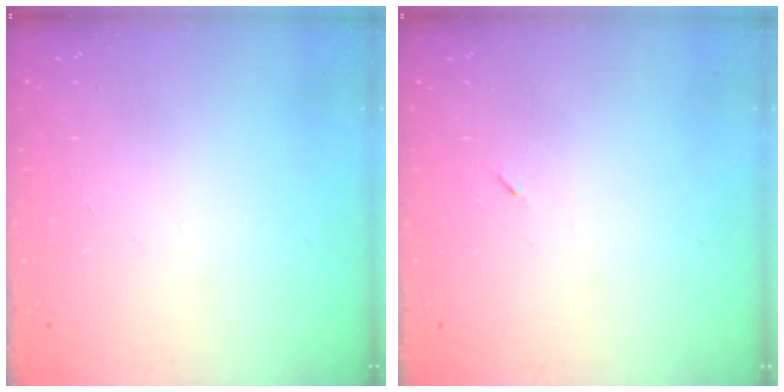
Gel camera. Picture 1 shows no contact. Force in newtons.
{"total": 2.6, "press": 2.3, "slide": 1.2}